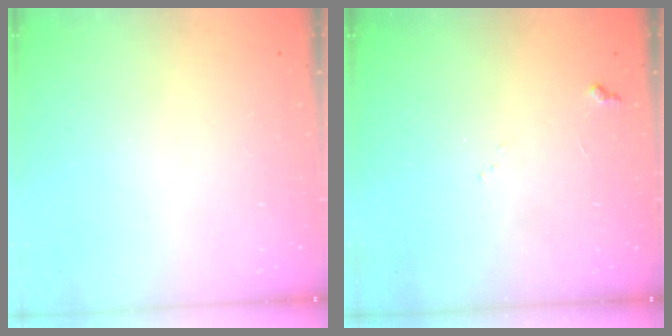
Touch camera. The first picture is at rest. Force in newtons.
{"total": 5.5, "press": 5.5, "slide": 0.6}